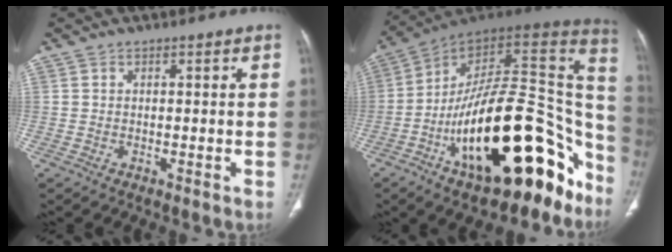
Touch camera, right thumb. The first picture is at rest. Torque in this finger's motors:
{"motor_torque": [0.87, 1.32, 2.17, -0.60, 0.33]}